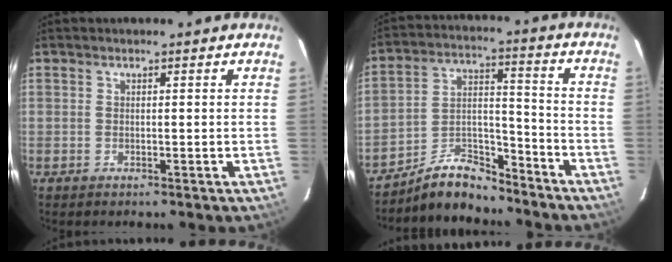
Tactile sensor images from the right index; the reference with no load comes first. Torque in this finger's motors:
{"motor_torque": [0.17, -0.64, -0.30, -0.21]}